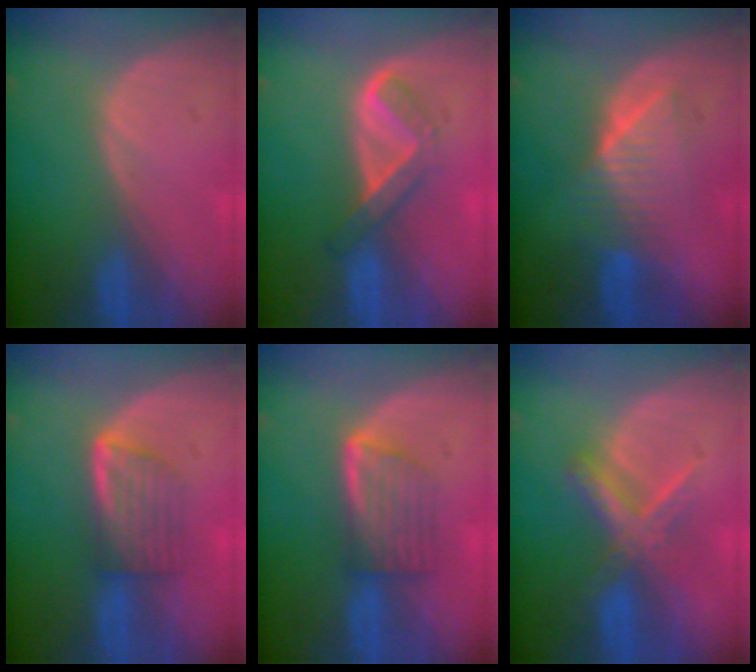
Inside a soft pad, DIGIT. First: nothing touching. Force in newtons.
{"total": 5.2, "press": 4.4, "slide": 2.9}
{"total": 6.4, "press": 6.3, "slide": 1.0}
{"total": 5.7, "press": 5.3, "slide": 2.3}
{"total": 5.8, "press": 5.4, "slide": 2.0}
{"total": 5.5, "press": 5.4, "slide": 0.5}